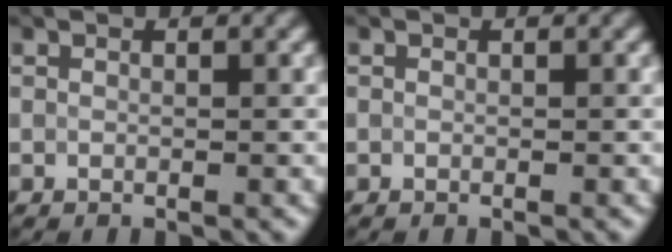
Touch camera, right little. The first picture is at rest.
{"total": 0.7, "force": [-0.3, -0.4, -0.5], "torque": [0.004, 0.003, 0.003]}